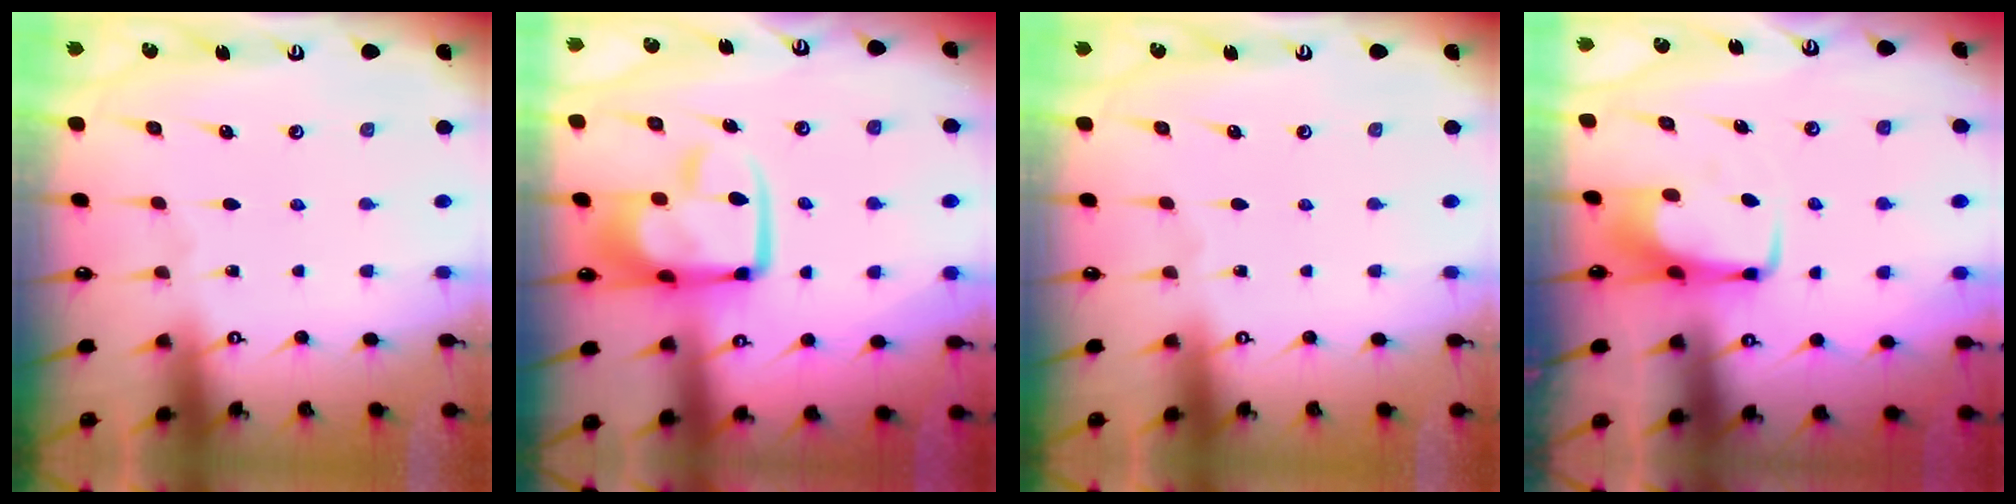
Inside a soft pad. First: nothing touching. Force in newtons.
{"total": 12.2, "press": 12.1, "slide": 1.5}
{"total": 0.0}
{"total": 7.2, "press": 7.2, "slide": 1.0}